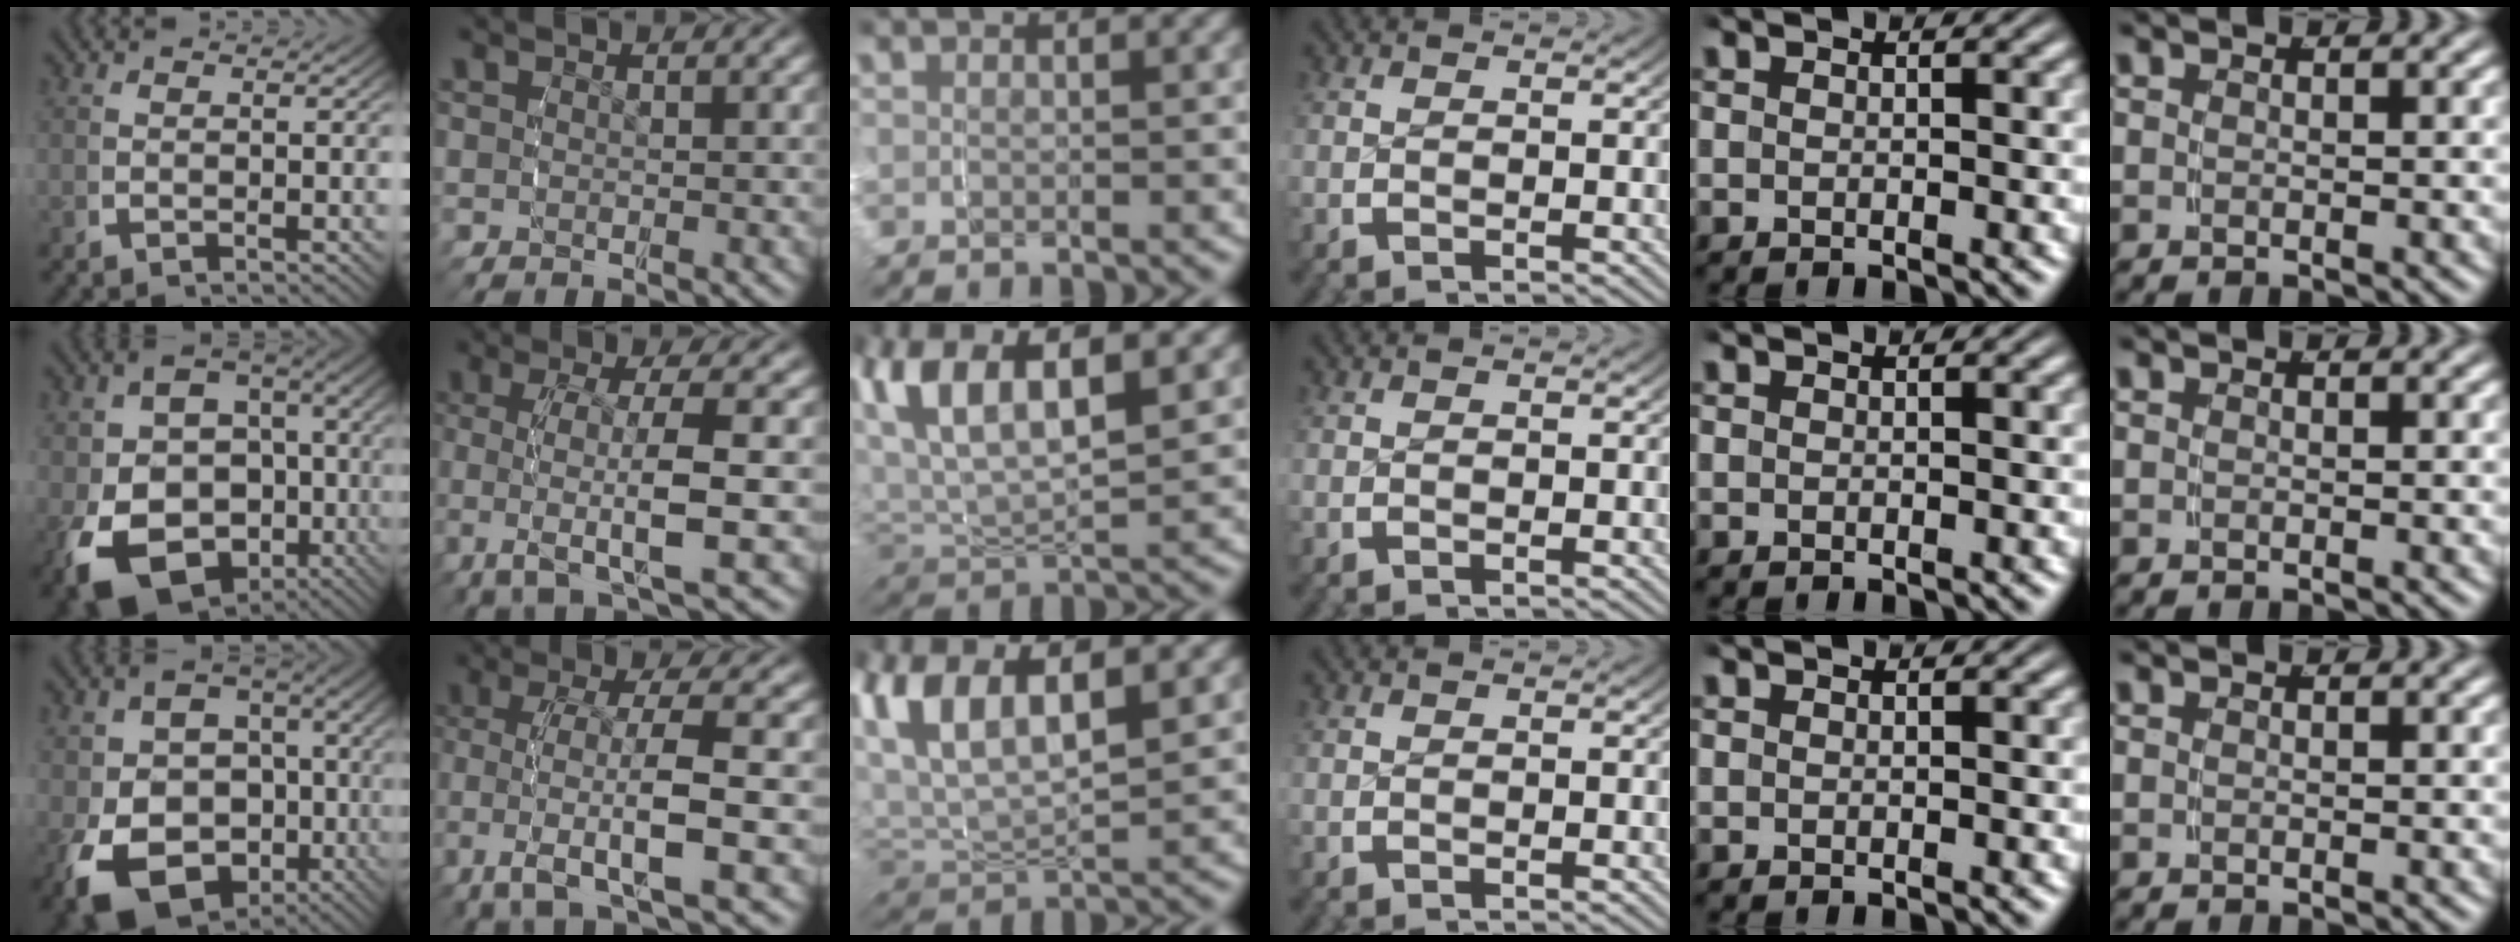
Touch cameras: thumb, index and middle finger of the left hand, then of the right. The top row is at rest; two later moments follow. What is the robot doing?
{"motion": "grasp_and_lifting", "object": "shorts"}